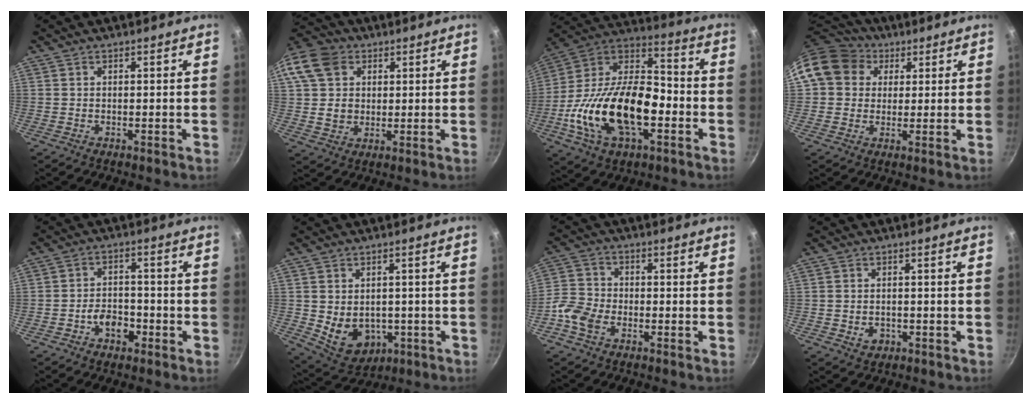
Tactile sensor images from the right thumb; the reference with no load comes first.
{"total": 14.6, "force": [4.4, 11.9, 7.2], "torque": [-0.133, 0.011, 0.075]}
{"total": 25.7, "force": [-6.4, 14.4, 20.4], "torque": [-0.361, 0.048, -0.126]}
{"total": 13.0, "force": [4.7, 11.0, 5.2], "torque": [-0.079, 0.018, 0.073]}
{"total": 5.7, "force": [-2.6, 3.7, 3.3], "torque": [-0.032, 0.025, -0.047]}
{"total": 10.0, "force": [-1.6, 7.6, 6.2], "torque": [-0.071, -0.008, 0.000]}
{"total": 6.9, "force": [-3.1, 3.9, 4.7], "torque": [-0.107, 0.020, -0.079]}
{"total": 2.8, "force": [-0.9, 2.3, 1.5], "torque": [-0.017, 0.008, -0.007]}